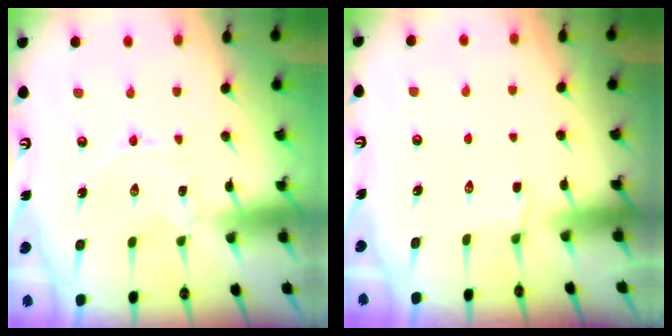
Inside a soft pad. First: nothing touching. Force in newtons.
{"total": 3.6, "press": 3.1, "slide": 1.8}